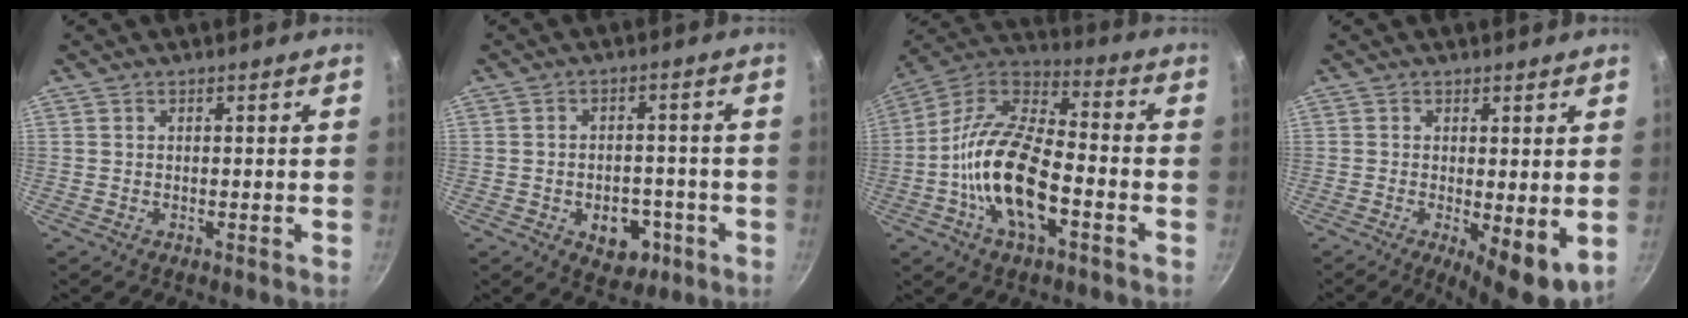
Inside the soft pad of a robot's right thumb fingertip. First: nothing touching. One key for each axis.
{"total": 8.1, "fx": -3.1, "fy": 5.6, "fz": 5.0, "tx": -0.036, "ty": 0.016, "tz": -0.035}
{"total": 18.8, "fx": -5.3, "fy": 8.7, "fz": 15.7, "tx": -0.287, "ty": 0.041, "tz": -0.119}
{"total": 7.4, "fx": -0.7, "fy": 2.5, "fz": 6.9, "tx": -0.091, "ty": -0.016, "tz": -0.003}